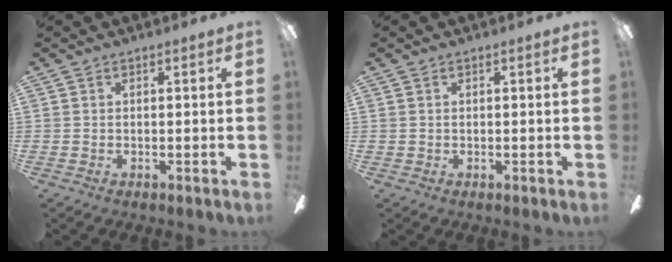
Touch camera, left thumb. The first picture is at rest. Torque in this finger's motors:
{"motor_torque": [-0.14, -0.05, -0.04, -0.09, -0.03]}